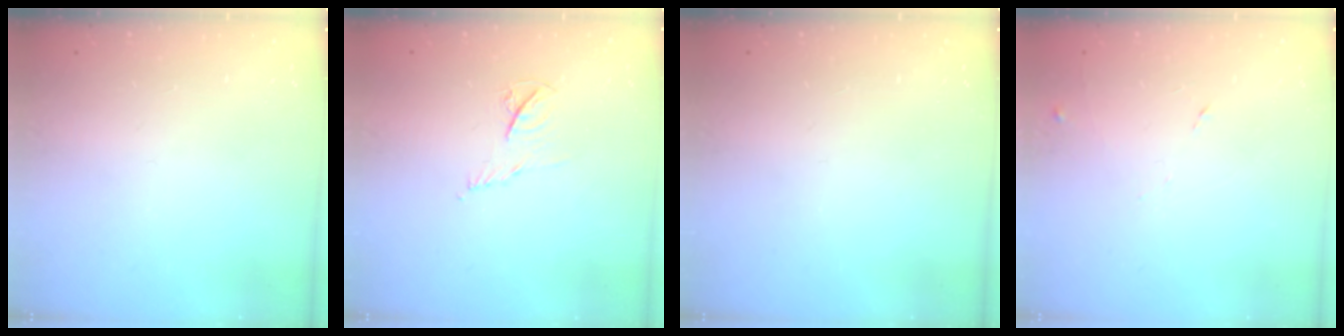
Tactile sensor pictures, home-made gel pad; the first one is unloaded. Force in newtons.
{"total": 4.4, "press": 4.3, "slide": 0.6}
{"total": 0.0}
{"total": 6.1, "press": 6.1, "slide": 0.6}